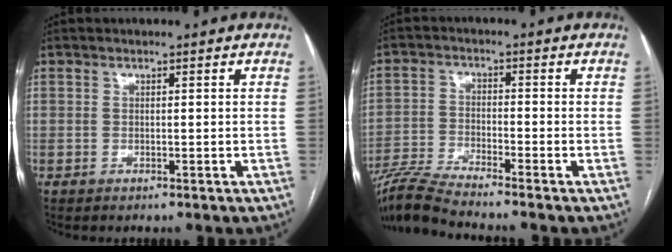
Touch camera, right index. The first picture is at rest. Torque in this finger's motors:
{"motor_torque": [-0.17, -0.51, 0.01, 0.03]}